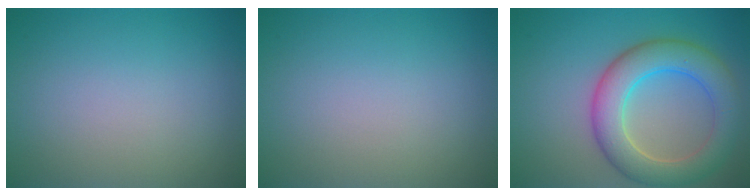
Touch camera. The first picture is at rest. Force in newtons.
{"total": 0.0}
{"total": 6.8, "press": 6.8, "slide": 0.5}